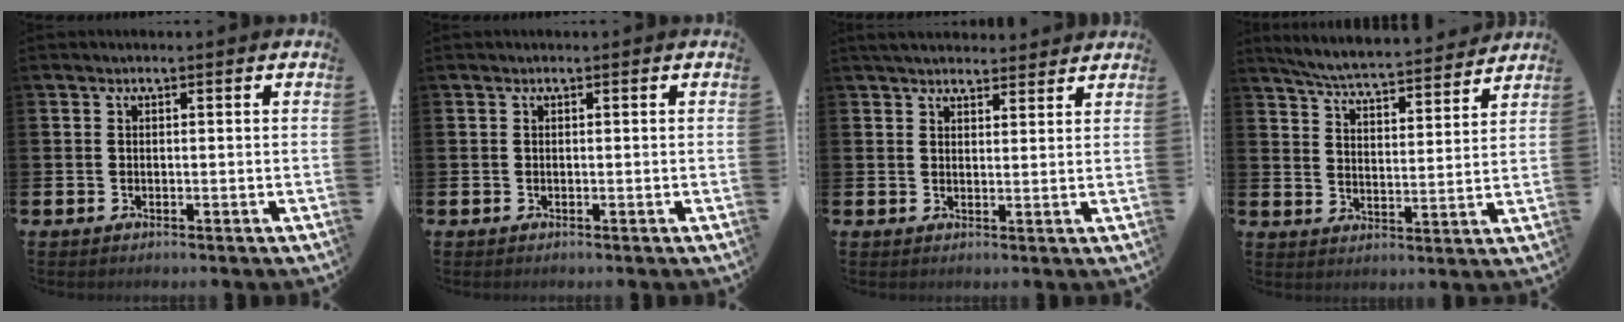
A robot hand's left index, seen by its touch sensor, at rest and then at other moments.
{"total": 0.0}
{"total": 3.8, "force": [3.7, 0.9, 0.5], "torque": [-0.014, -0.013, 0.068]}
{"total": 6.2, "force": [6.1, 0.3, 1.5], "torque": [-0.056, -0.043, 0.105]}